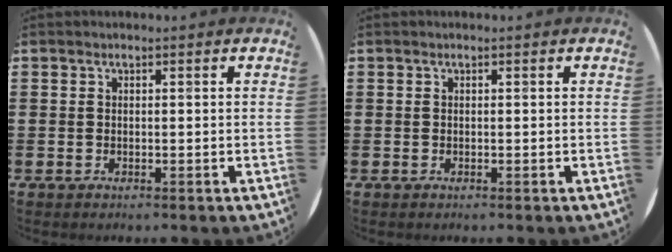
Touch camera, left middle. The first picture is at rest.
{"total": 0.0}